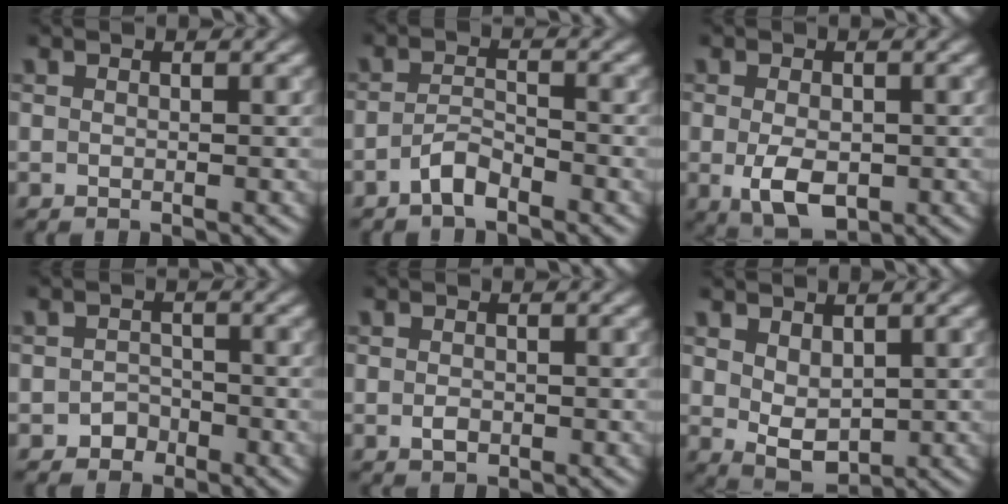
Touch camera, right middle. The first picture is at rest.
{"total": 2.2, "force": [-1.6, 0.7, 1.3], "torque": [-0.030, 0.006, -0.036]}
{"total": 4.4, "force": [-1.0, 2.6, 3.4], "torque": [-0.066, -0.011, -0.012]}
{"total": 1.5, "force": [-0.9, 1.1, 0.3], "torque": [0.003, 0.006, -0.017]}
{"total": 1.1, "force": [-0.3, 0.7, 0.7], "torque": [-0.014, -0.002, -0.006]}
{"total": 3.1, "force": [0.9, 1.9, 2.3], "torque": [-0.046, -0.006, 0.024]}